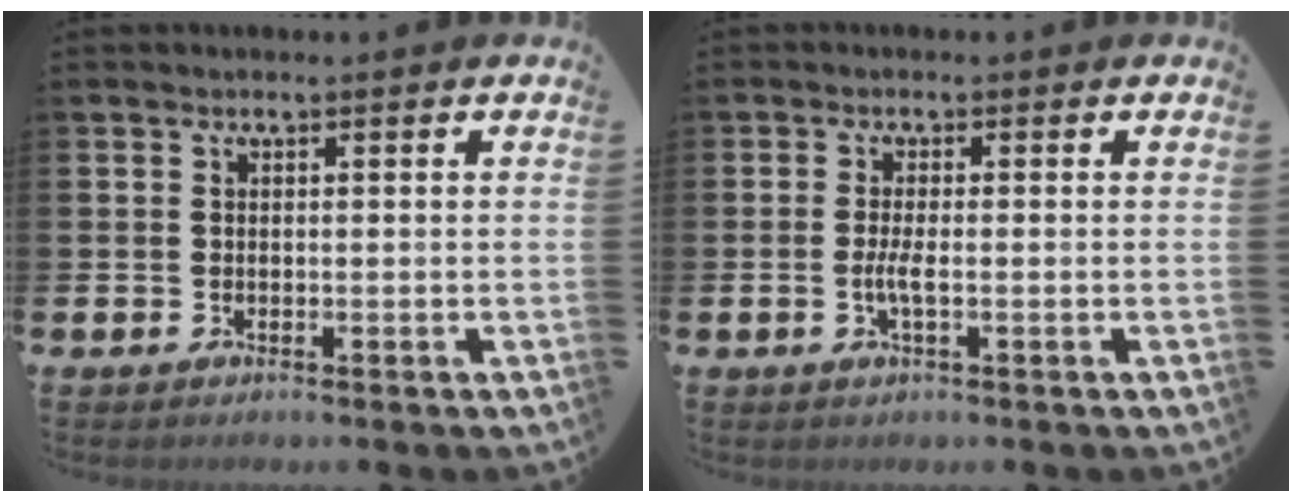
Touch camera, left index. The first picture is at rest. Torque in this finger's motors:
{"motor_torque": [0.12, 0.05, 0.06, 0.01]}